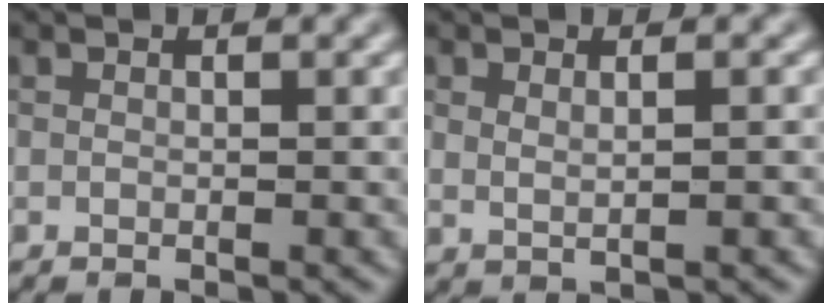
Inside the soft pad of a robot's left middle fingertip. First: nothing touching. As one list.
[{"total": 1.5, "force": [0.5, 0.6, 1.3], "torque": [-0.018, -0.002, 0.009]}]